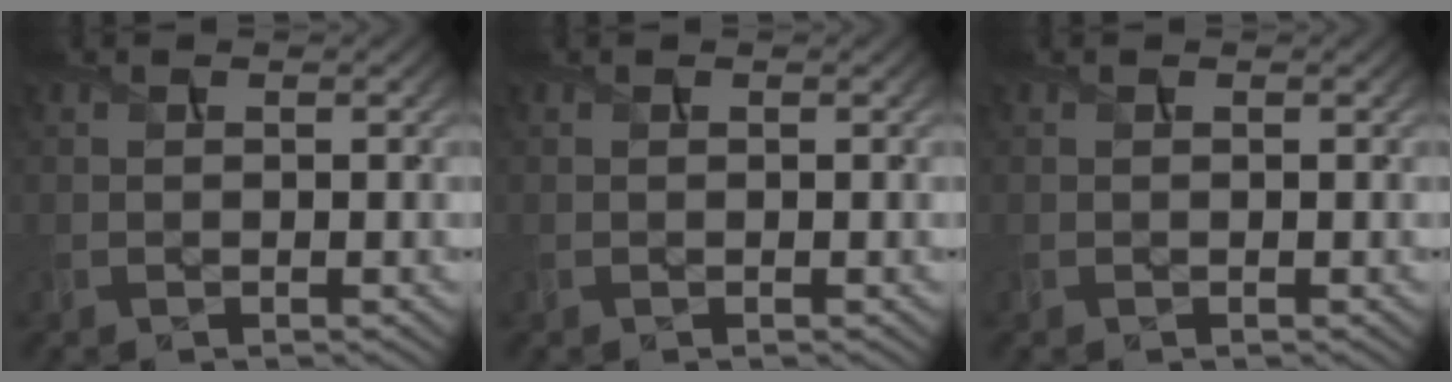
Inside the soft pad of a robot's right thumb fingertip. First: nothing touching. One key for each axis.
{"total": 0.0}
{"total": 0.0}